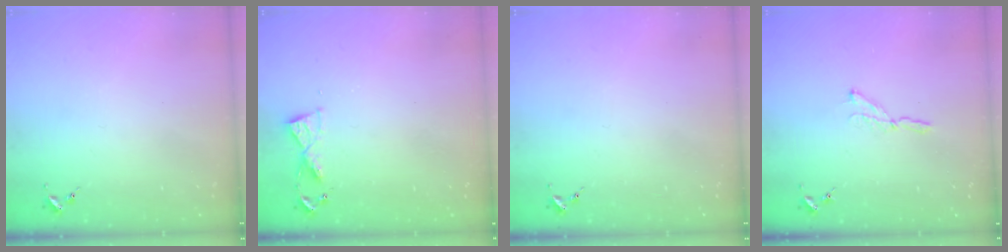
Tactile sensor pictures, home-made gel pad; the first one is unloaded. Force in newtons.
{"total": 5.6, "press": 5.5, "slide": 0.5}
{"total": 0.0}
{"total": 3.9, "press": 3.9, "slide": 0.4}